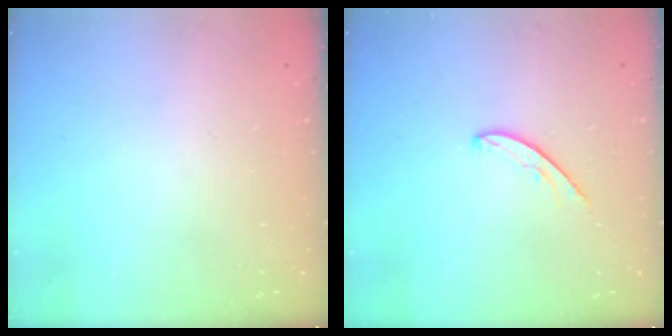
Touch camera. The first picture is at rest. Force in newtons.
{"total": 4.9, "press": 4.9, "slide": 0.5}